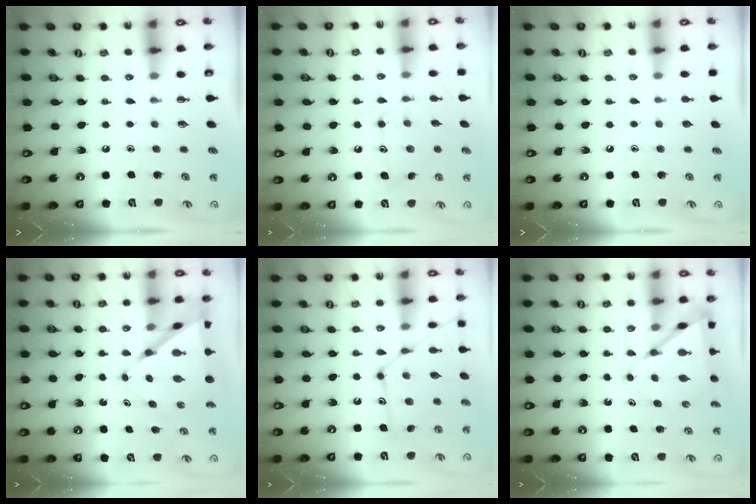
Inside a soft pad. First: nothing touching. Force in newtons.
{"total": 11.6, "press": 11.6, "slide": 0.2}
{"total": 0.0}
{"total": 9.2, "press": 9.2, "slide": 0.9}
{"total": 15.1, "press": 15.1, "slide": 1.0}
{"total": 7.2, "press": 7.1, "slide": 0.6}